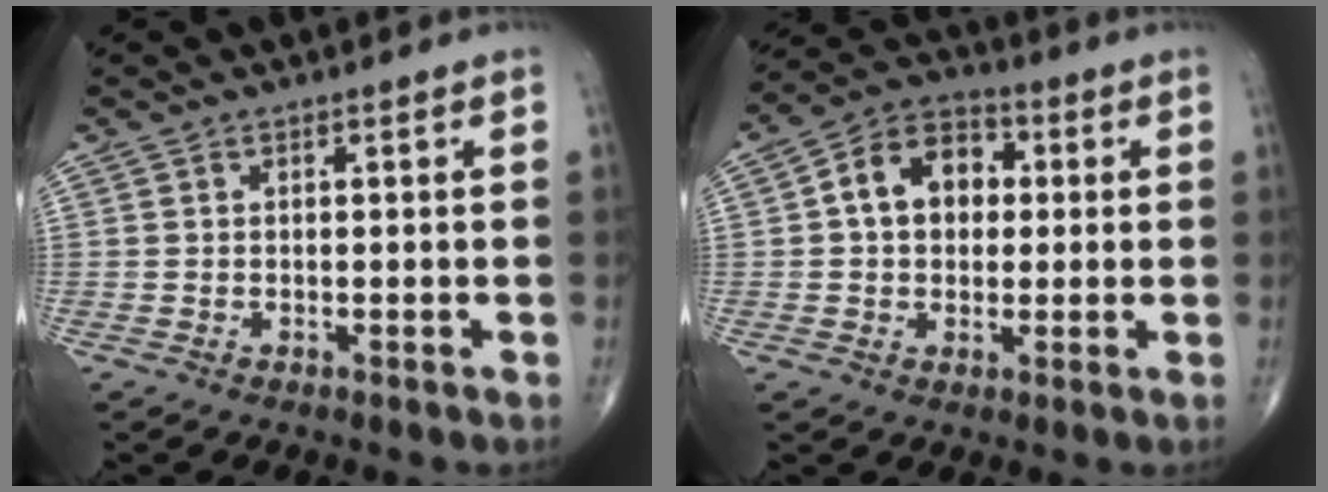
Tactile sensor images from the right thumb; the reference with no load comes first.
{"total": 11.0, "force": [1.5, 8.1, 7.3], "torque": [-0.094, 0.022, 0.017]}